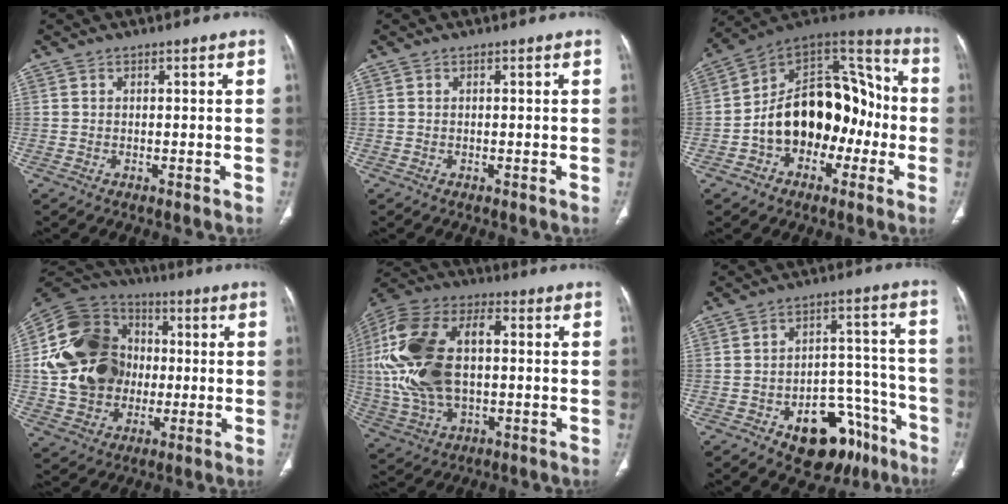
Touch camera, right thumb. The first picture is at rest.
{"total": 0.0}
{"total": 22.2, "force": [-4.3, 14.8, 16.0], "torque": [-0.210, 0.068, -0.066]}
{"total": 21.5, "force": [0.3, 17.4, 12.6], "torque": [-0.224, 0.023, 0.010]}
{"total": 22.3, "force": [1.1, 12.5, 18.3], "torque": [-0.398, 0.015, 0.022]}
{"total": 16.6, "force": [-9.4, 9.8, 9.6], "torque": [-0.075, 0.083, -0.125]}